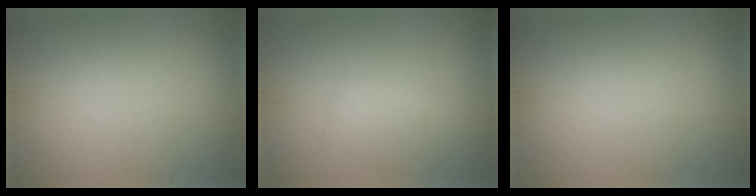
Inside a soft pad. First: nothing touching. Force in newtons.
{"total": 1.9, "press": 1.9, "slide": 0.2}
{"total": 0.0}